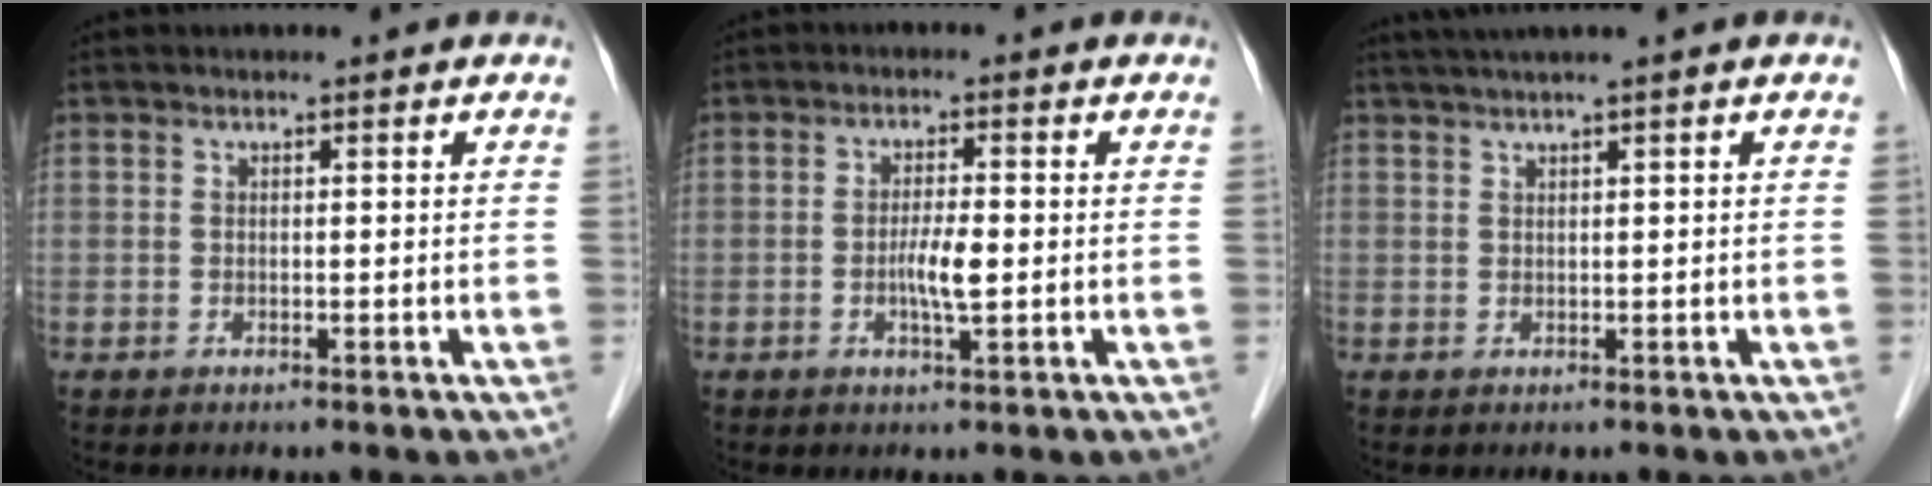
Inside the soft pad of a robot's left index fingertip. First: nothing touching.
{"total": 3.6, "force": [-0.9, 0.4, 3.5], "torque": [-0.068, -0.007, -0.016]}
{"total": 3.1, "force": [2.2, -0.8, 2.0], "torque": [-0.034, 0.016, 0.044]}